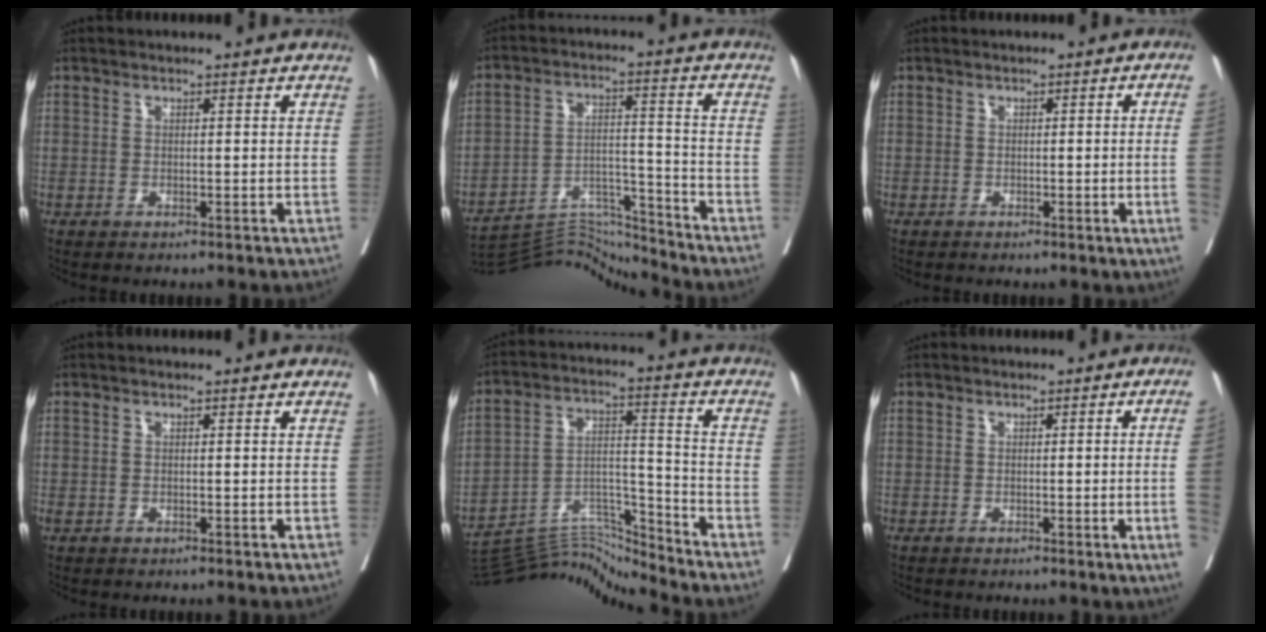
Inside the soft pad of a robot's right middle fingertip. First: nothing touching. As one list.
[{"total": 11.1, "force": [-11.0, -1.2, -0.7], "torque": [0.003, 0.033, -0.190]}, {"total": 5.8, "force": [-0.8, -1.8, 5.5], "torque": [-0.075, -0.010, -0.005]}, {"total": 0.5, "force": [-0.2, 0.4, 0.2], "torque": [-0.004, 0.002, -0.001]}, {"total": 11.9, "force": [-11.8, -1.9, -0.3], "torque": [0.002, 0.043, -0.210]}, {"total": 7.3, "force": [-1.0, -2.4, 6.8], "torque": [-0.078, -0.018, -0.009]}]